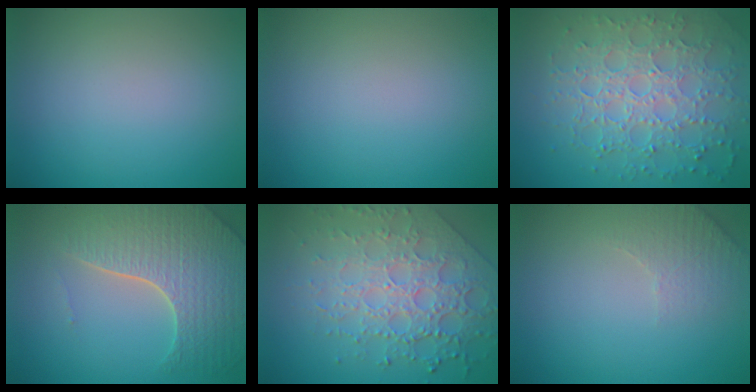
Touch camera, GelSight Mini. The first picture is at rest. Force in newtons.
{"total": 0.0}
{"total": 7.7, "press": 5.6, "slide": 5.2}
{"total": 7.3, "press": 5.3, "slide": 5.0}
{"total": 7.6, "press": 5.5, "slide": 5.2}
{"total": 2.3, "press": 2.3, "slide": 0.6}